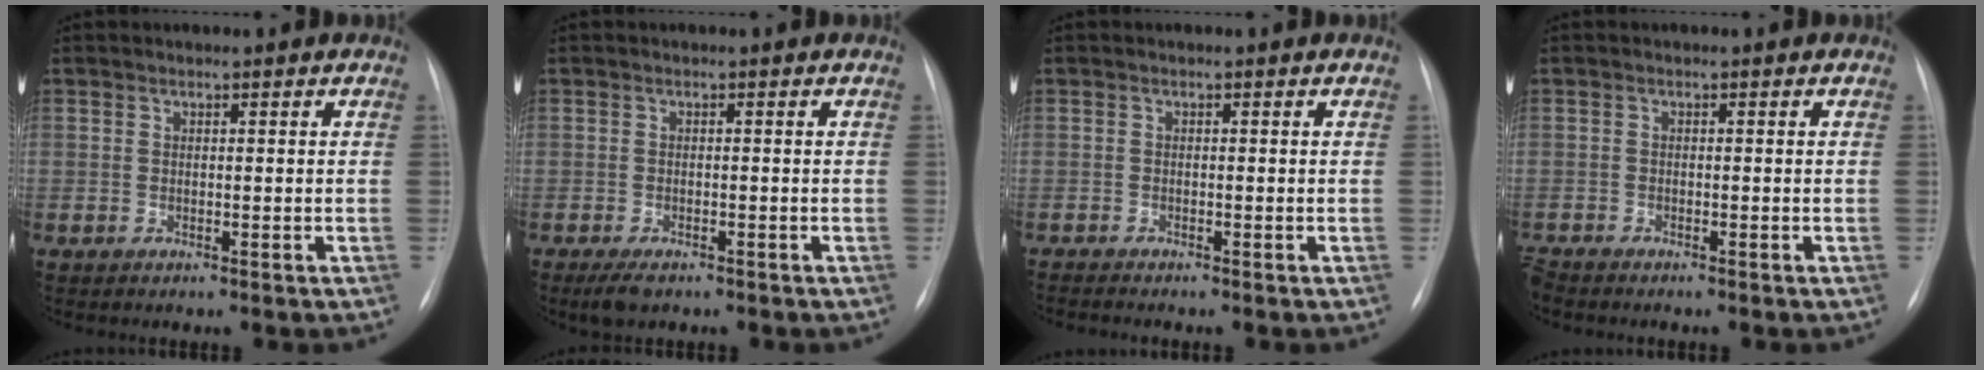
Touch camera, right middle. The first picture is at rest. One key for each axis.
{"total": 2.8, "fx": -1.9, "fy": 1.2, "fz": 1.7, "tx": -0.035, "ty": -0.005, "tz": -0.025}
{"total": 1.9, "fx": -1.7, "fy": 0.0, "fz": 0.8, "tx": -0.010, "ty": -0.003, "tz": -0.025}
{"total": 1.4, "fx": -1.4, "fy": 0.2, "fz": 0.3, "tx": -0.007, "ty": -0.005, "tz": -0.024}